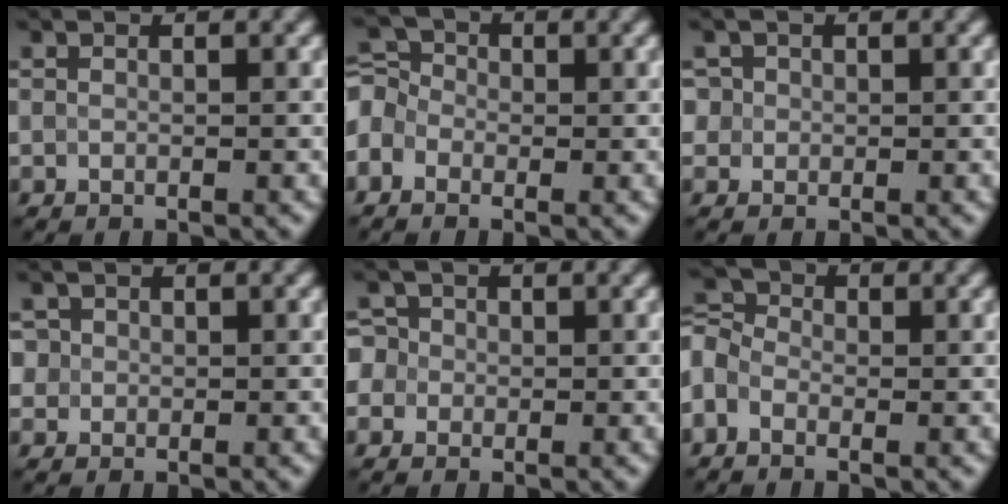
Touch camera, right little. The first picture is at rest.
{"total": 4.0, "force": [-1.1, 3.3, 1.8], "torque": [-0.035, 0.019, -0.035]}
{"total": 2.3, "force": [0.8, 2.1, 0.6], "torque": [-0.007, 0.004, 0.017]}
{"total": 2.0, "force": [0.6, 1.8, 0.5], "torque": [-0.005, 0.002, 0.018]}
{"total": 3.4, "force": [0.1, 3.2, 1.1], "torque": [-0.008, 0.029, -0.029]}
{"total": 3.8, "force": [-1.3, 2.9, 2.0], "torque": [-0.041, 0.013, -0.034]}